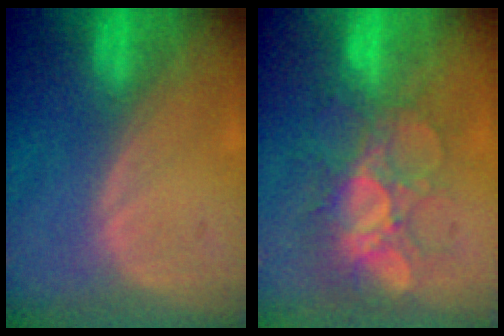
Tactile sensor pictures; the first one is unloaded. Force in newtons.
{"total": 9.4, "press": 8.5, "slide": 4.0}